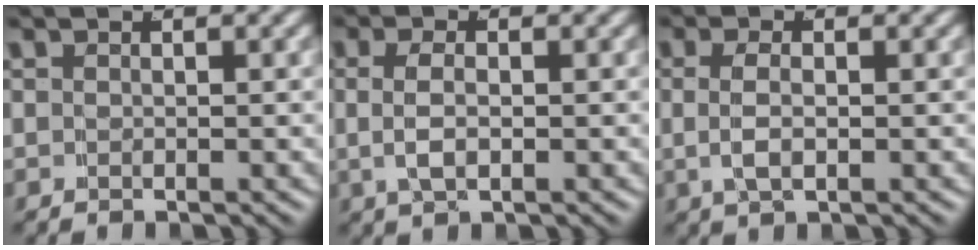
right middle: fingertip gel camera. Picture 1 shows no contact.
{"total": 2.9, "force": [0.2, 1.5, 2.5], "torque": [-0.049, 0.001, 0.002]}
{"total": 2.7, "force": [0.2, 1.3, 2.4], "torque": [-0.049, -0.001, 0.003]}